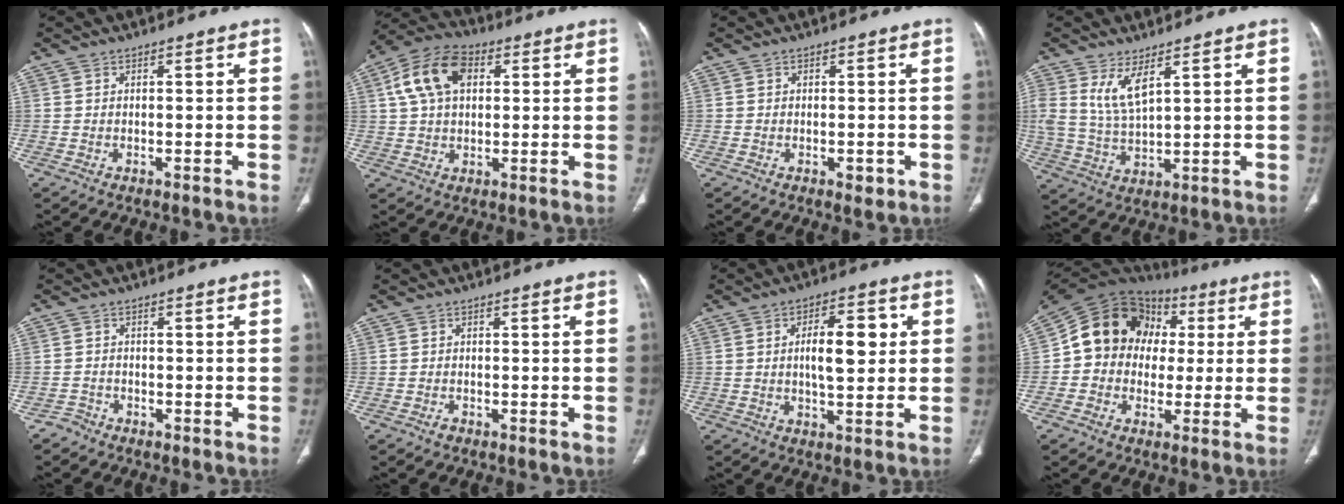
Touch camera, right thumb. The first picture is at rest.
{"total": 12.1, "force": [3.5, 7.8, 8.6], "torque": [-0.156, 0.019, 0.058]}
{"total": 1.7, "force": [-0.6, 1.1, 1.1], "torque": [-0.006, 0.000, -0.005]}
{"total": 7.0, "force": [3.7, 2.4, 5.4], "torque": [-0.109, -0.024, 0.085]}
{"total": 1.7, "force": [-1.4, 0.9, -0.4], "torque": [0.006, 0.004, -0.030]}
{"total": 0.9, "force": [-0.6, 0.6, 0.3], "torque": [-0.004, 0.001, -0.013]}
{"total": 8.8, "force": [1.4, 3.7, 7.9], "torque": [-0.111, 0.003, 0.022]}
{"total": 15.9, "force": [1.8, 13.7, 7.9], "torque": [-0.103, 0.039, 0.025]}